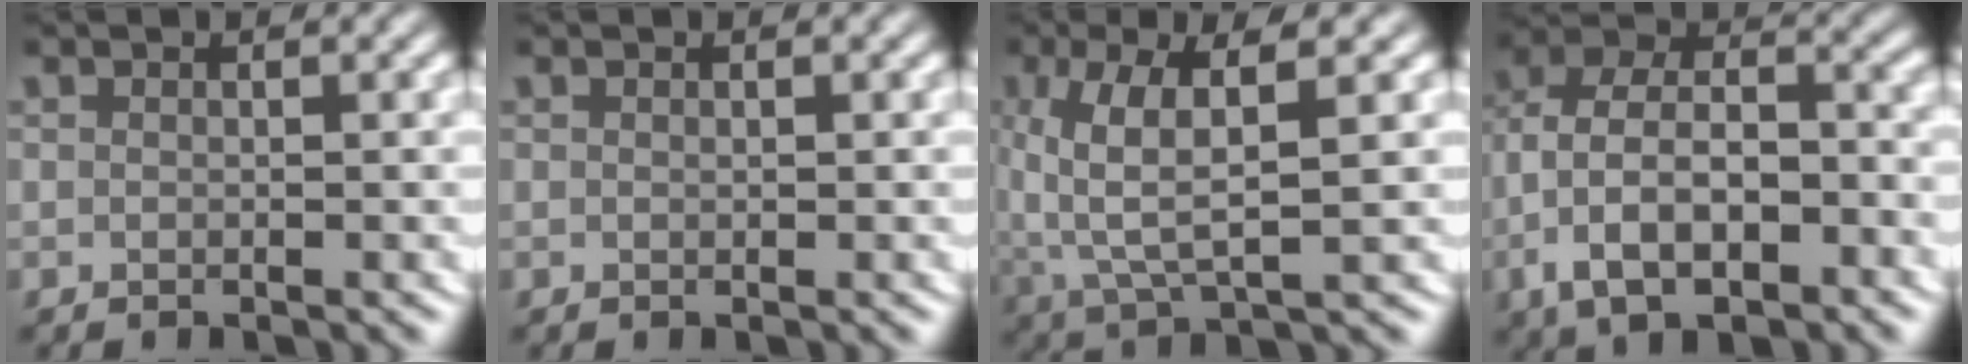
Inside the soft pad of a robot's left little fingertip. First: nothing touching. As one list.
[{"total": 0.0}, {"total": 5.5, "force": [0.9, 2.1, 5.0], "torque": [-0.104, -0.002, 0.024]}, {"total": 7.5, "force": [-1.5, 5.0, 5.4], "torque": [-0.107, -0.023, -0.016]}]